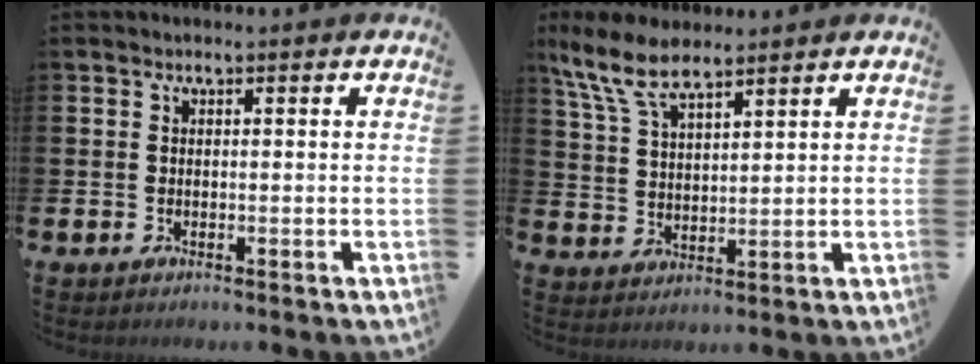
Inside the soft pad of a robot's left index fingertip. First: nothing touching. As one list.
[{"total": 7.5, "force": [6.4, 2.0, 3.4], "torque": [-0.094, -0.014, 0.120]}]